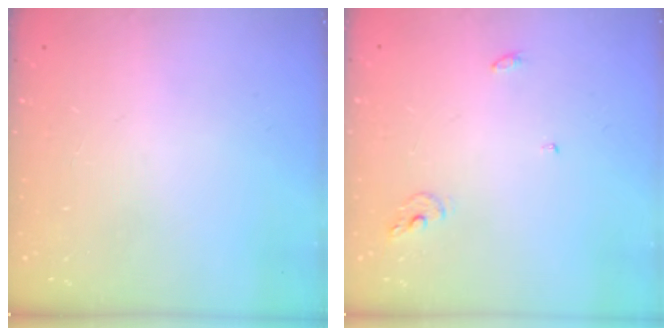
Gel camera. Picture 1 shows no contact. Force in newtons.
{"total": 5.2, "press": 5.2, "slide": 0.4}